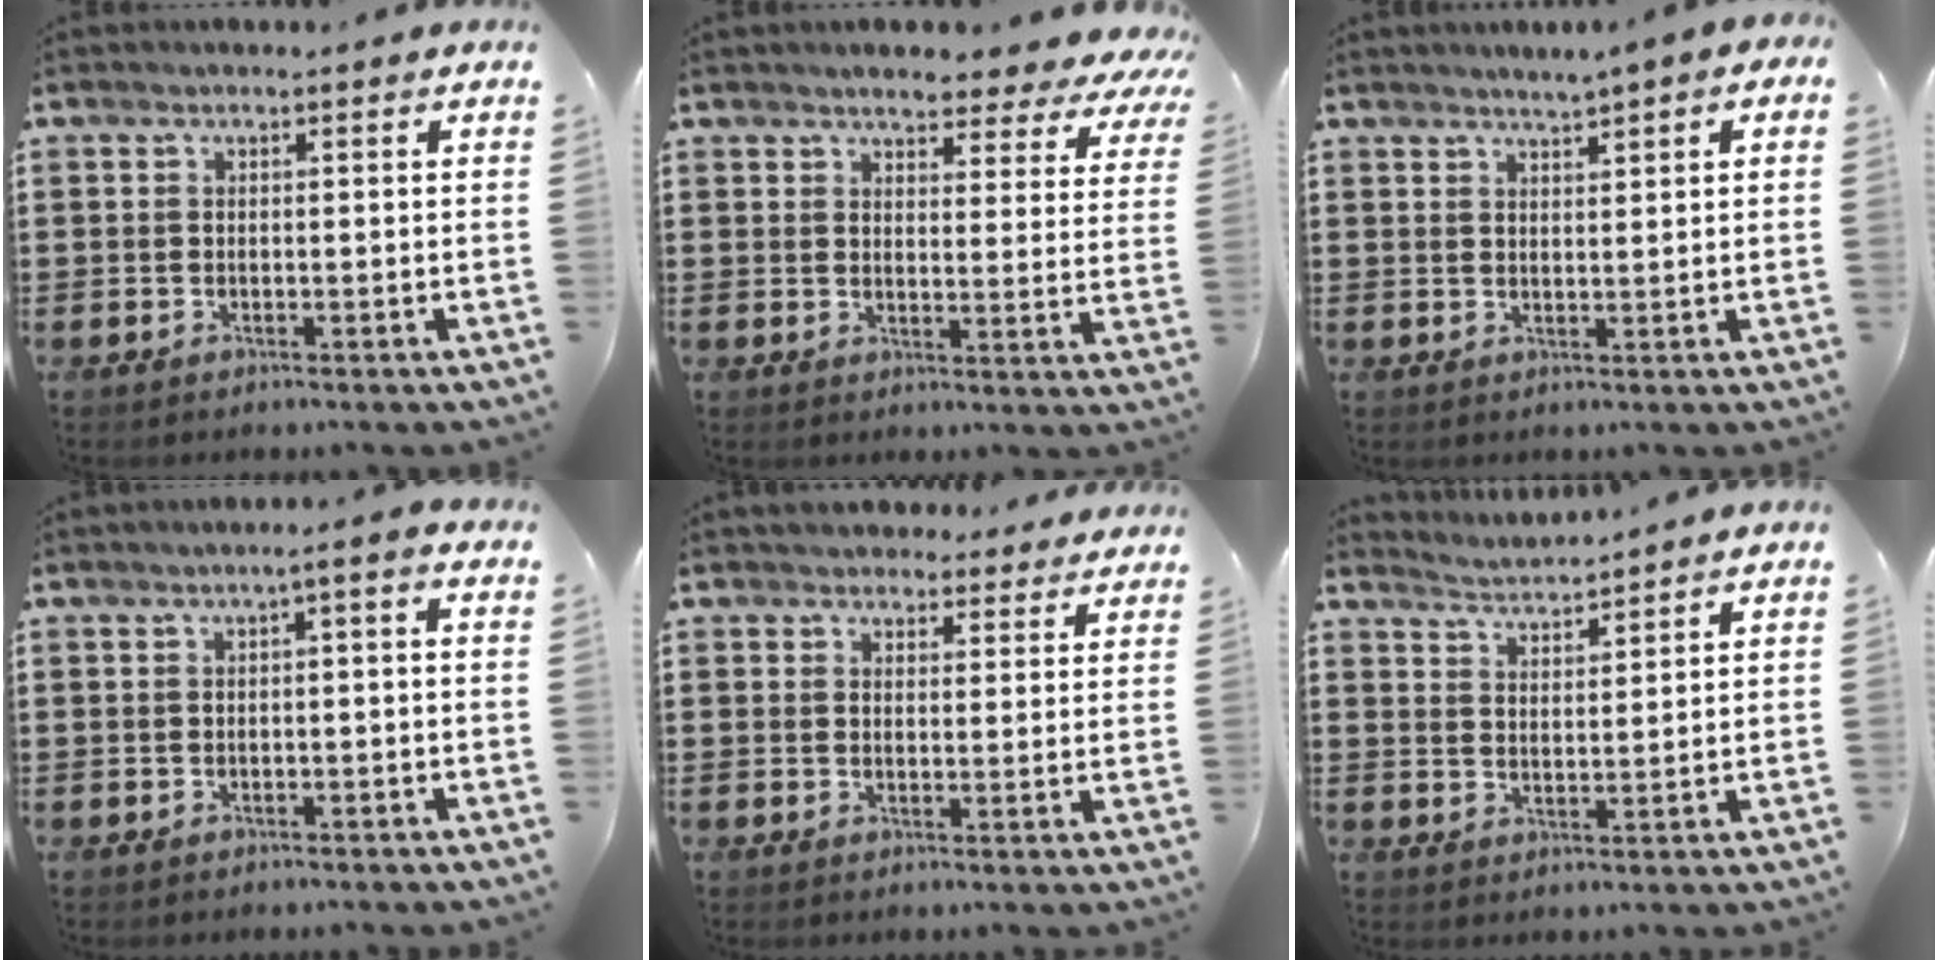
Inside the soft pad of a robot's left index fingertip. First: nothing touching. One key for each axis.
{"total": 4.5, "fx": 4.2, "fy": 0.6, "fz": 1.2, "tx": -0.035, "ty": -0.024, "tz": 0.072}
{"total": 1.6, "fx": 1.6, "fy": 0.0, "fz": 0.4, "tx": -0.012, "ty": 0.002, "tz": 0.030}
{"total": 1.5, "fx": -0.5, "fy": 0.1, "fz": 1.4, "tx": -0.023, "ty": 0.000, "tz": -0.012}
{"total": 3.2, "fx": 3.0, "fy": 1.1, "fz": 0.0, "tx": -0.002, "ty": -0.007, "tz": 0.055}
{"total": 2.9, "fx": 2.8, "fy": -0.4, "fz": -0.4, "tx": -0.003, "ty": -0.017, "tz": 0.051}